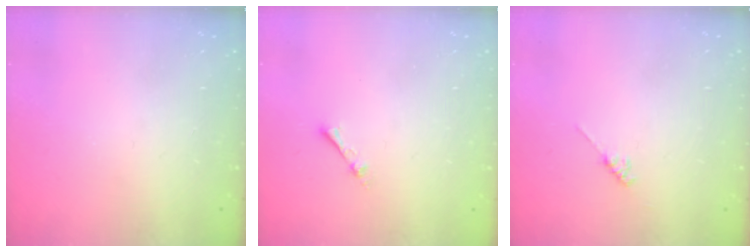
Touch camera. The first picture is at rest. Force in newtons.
{"total": 1.9, "press": 1.9, "slide": 0.3}
{"total": 1.8, "press": 1.7, "slide": 0.3}